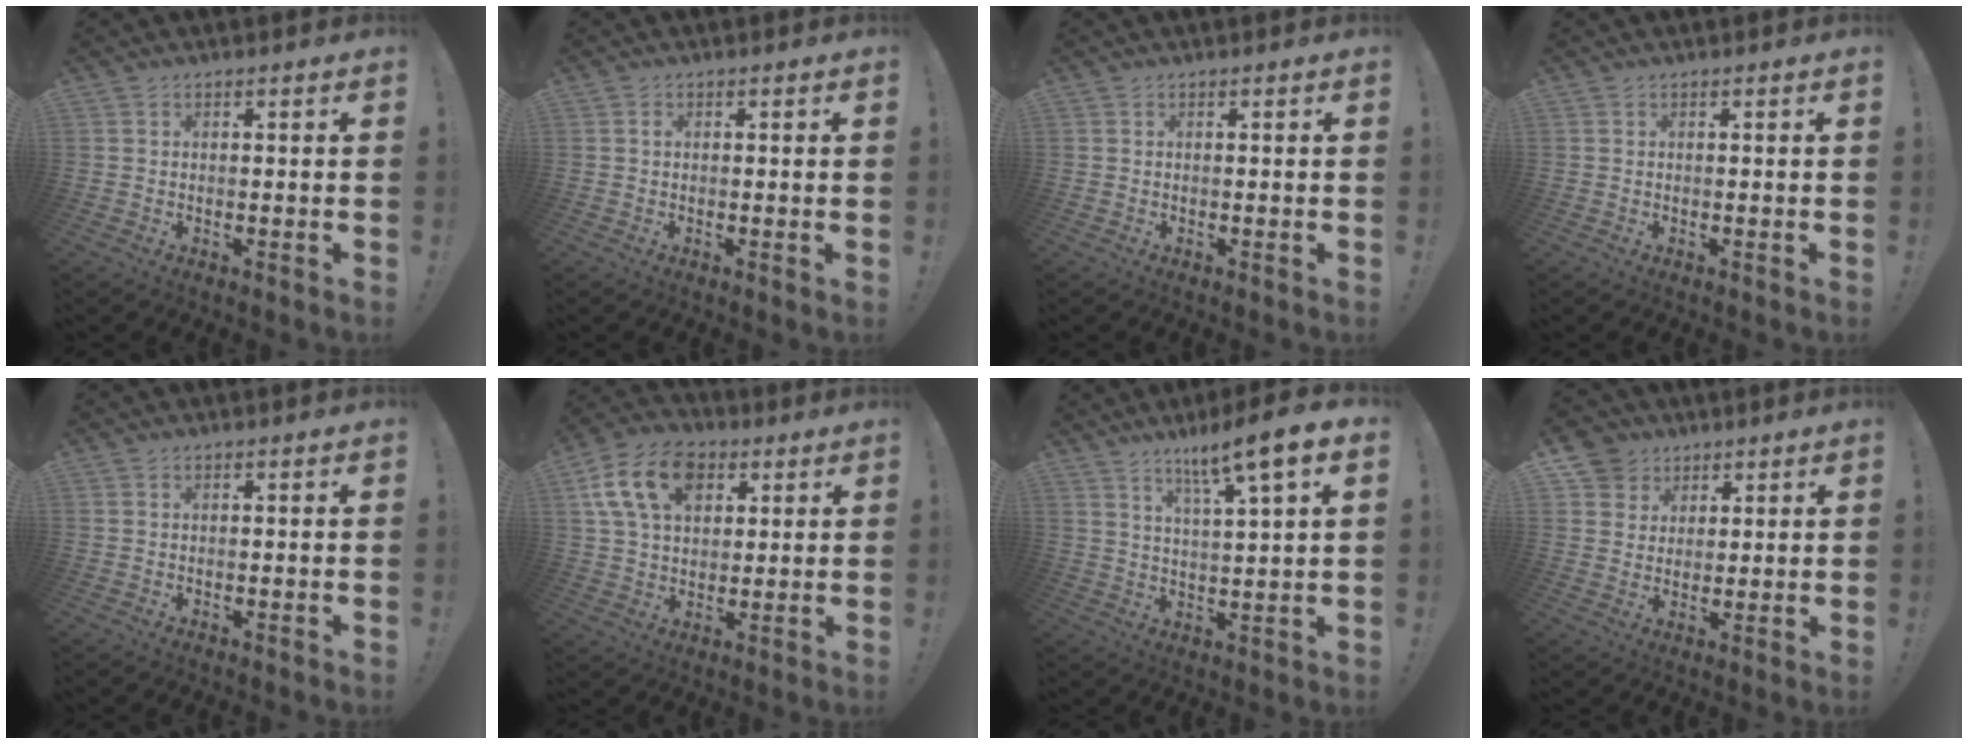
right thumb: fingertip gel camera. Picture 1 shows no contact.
{"total": 0.6, "force": [0.0, 0.2, 0.5], "torque": [-0.012, 0.004, 0.000]}
{"total": 0.0}
{"total": 0.0}
{"total": 0.0}
{"total": 16.2, "force": [6.4, 11.1, 10.0], "torque": [-0.169, -0.012, 0.123]}
{"total": 10.0, "force": [6.2, 0.2, 7.8], "torque": [-0.126, -0.036, 0.095]}
{"total": 7.5, "force": [4.1, 6.2, 1.0], "torque": [-0.017, -0.029, 0.083]}